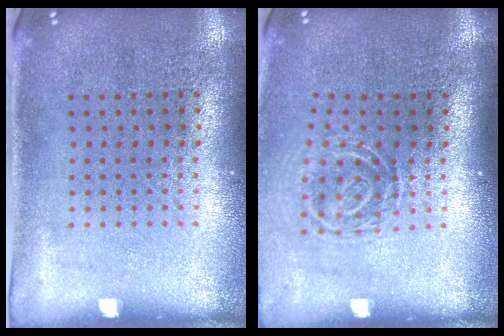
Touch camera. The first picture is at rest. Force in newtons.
{"total": 1.8, "press": 1.2, "slide": 1.3}